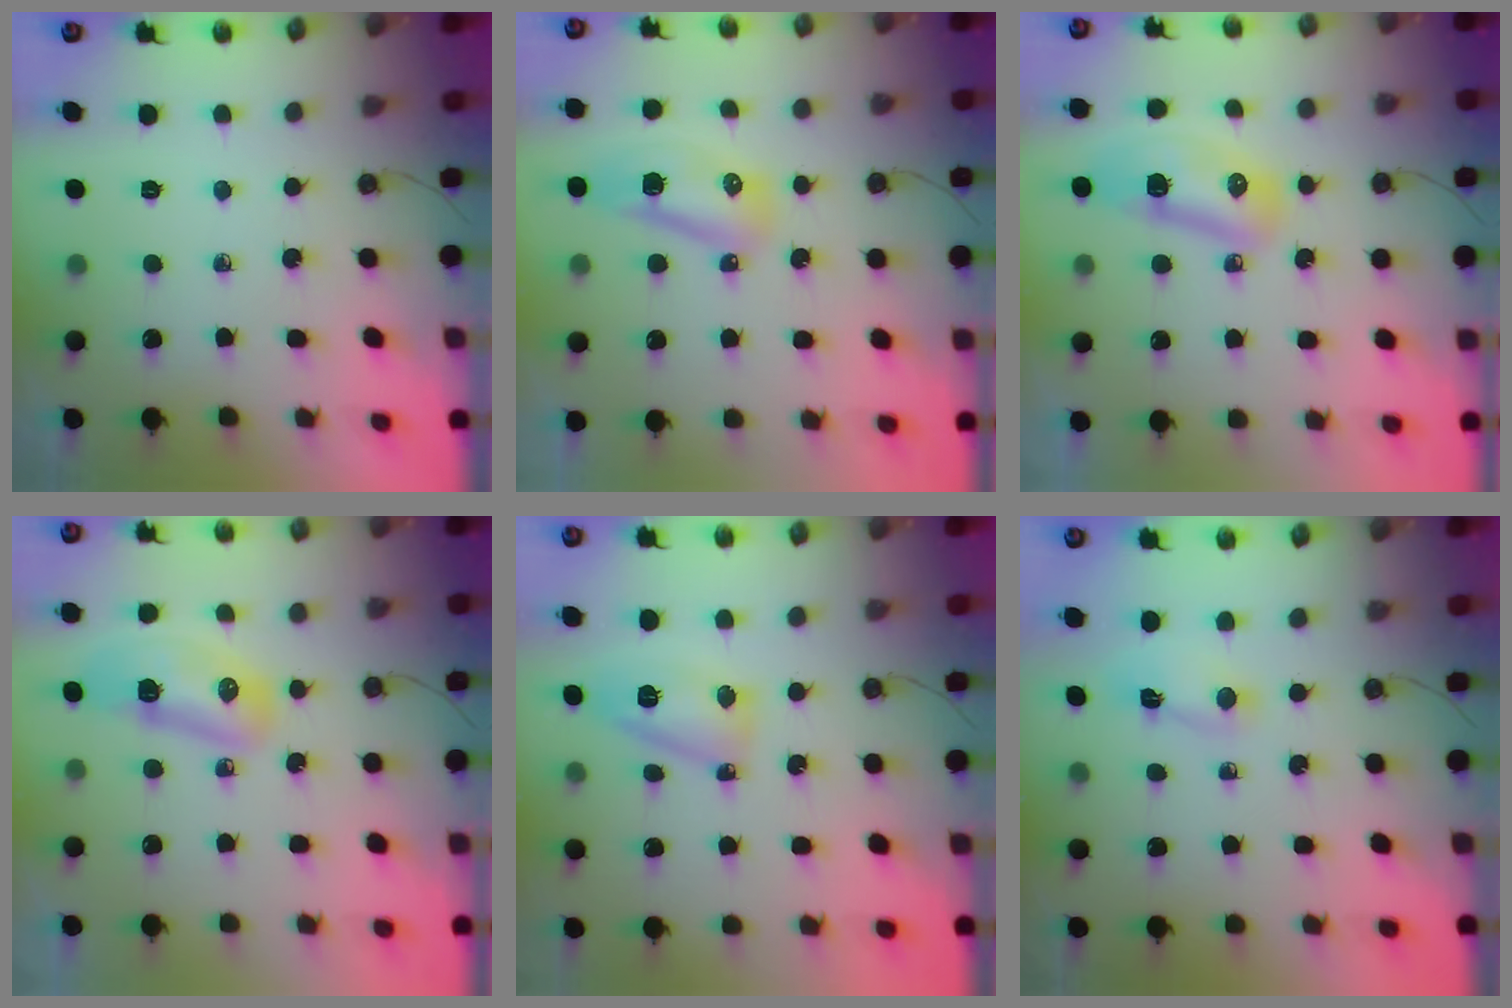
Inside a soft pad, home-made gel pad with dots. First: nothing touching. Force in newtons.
{"total": 11.2, "press": 9.6, "slide": 5.7}
{"total": 11.0, "press": 10.9, "slide": 1.7}
{"total": 20.6, "press": 14.9, "slide": 14.3}
{"total": 9.0, "press": 9.0, "slide": 0.5}
{"total": 2.1, "press": 2.1, "slide": 0.3}